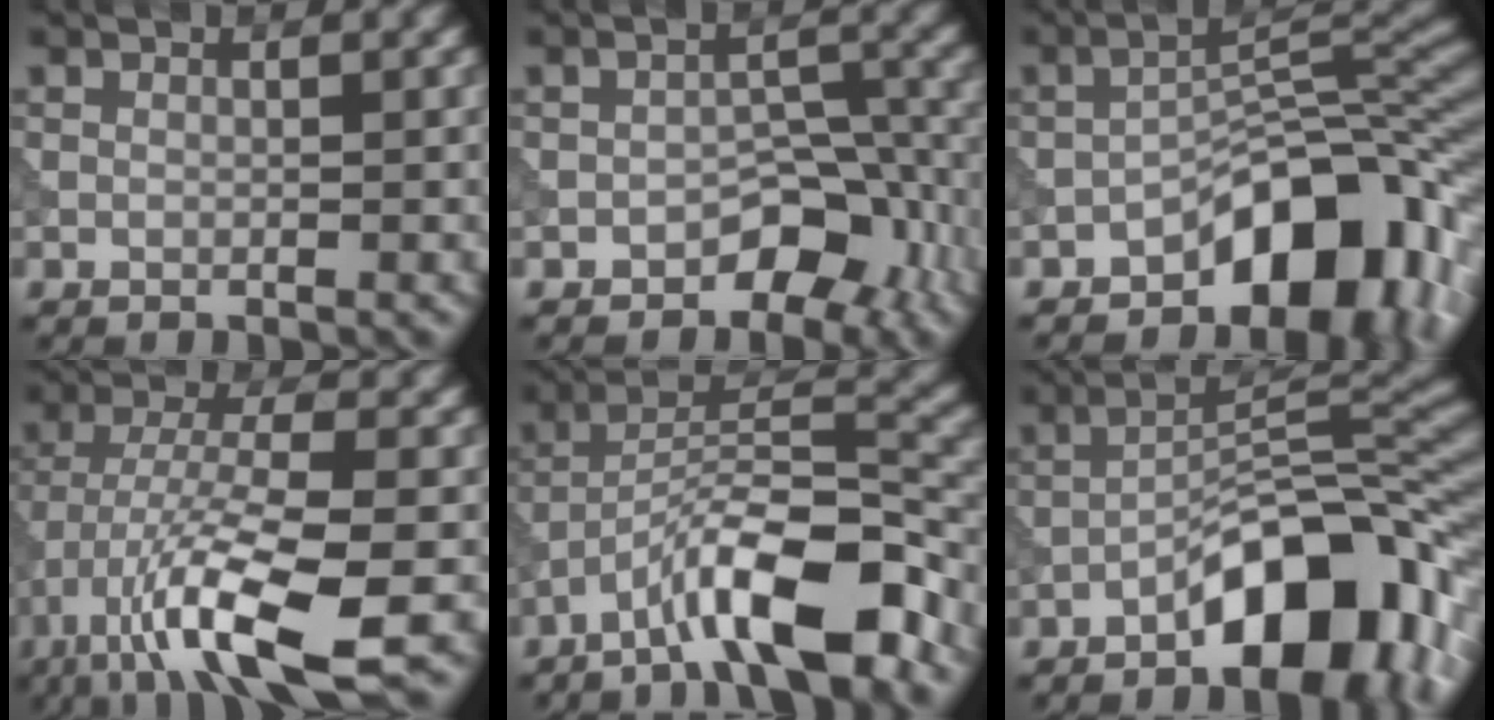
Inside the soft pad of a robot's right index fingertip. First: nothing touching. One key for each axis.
{"total": 4.8, "fx": -2.8, "fy": 2.9, "fz": 2.7, "tx": -0.018, "ty": 0.007, "tz": -0.043}
{"total": 10.2, "fx": -5.3, "fy": 5.0, "fz": 7.1, "tx": -0.071, "ty": 0.014, "tz": -0.094}
{"total": 11.0, "fx": -5.7, "fy": 2.6, "fz": 9.0, "tx": -0.168, "ty": -0.006, "tz": -0.106}
{"total": 9.7, "fx": -6.0, "fy": 2.3, "fz": 7.3, "tx": -0.117, "ty": 0.020, "tz": -0.108}
{"total": 11.1, "fx": -5.9, "fy": 4.2, "fz": 8.5, "tx": -0.105, "ty": 0.019, "tz": -0.108}